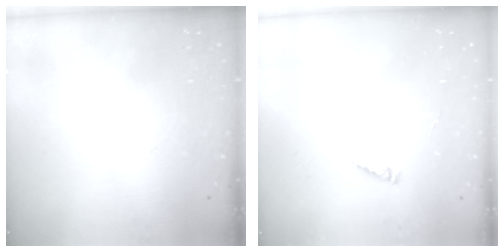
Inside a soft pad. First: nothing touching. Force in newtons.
{"total": 1.7, "press": 1.6, "slide": 0.3}